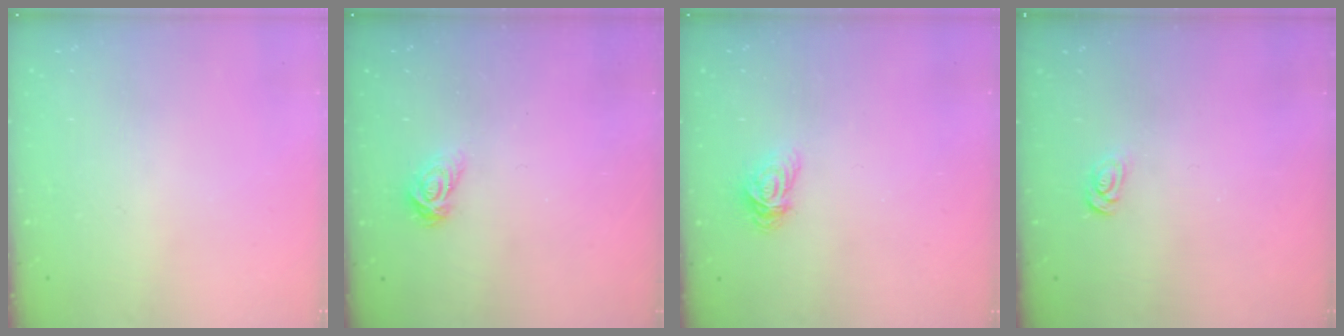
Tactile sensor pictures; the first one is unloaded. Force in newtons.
{"total": 3.5, "press": 3.5, "slide": 0.4}
{"total": 4.6, "press": 4.6, "slide": 0.3}
{"total": 2.5, "press": 2.4, "slide": 0.3}